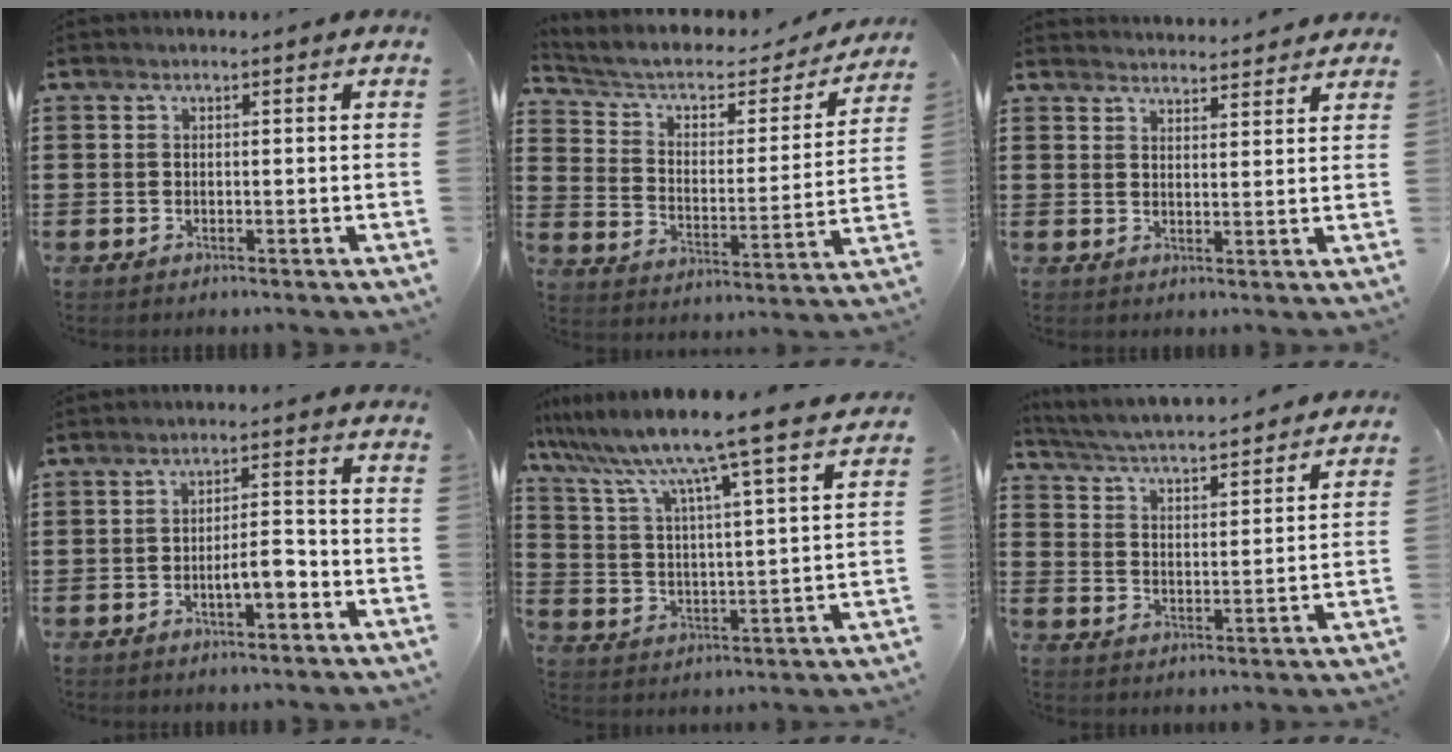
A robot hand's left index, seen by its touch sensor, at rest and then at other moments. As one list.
[{"total": 4.8, "force": [3.1, 2.6, 2.5], "torque": [-0.067, -0.016, 0.044]}, {"total": 3.0, "force": [3.0, 0.0, -0.2], "torque": [-0.006, -0.013, 0.057]}, {"total": 4.7, "force": [-2.0, 1.4, 4.1], "torque": [-0.070, 0.011, -0.038]}, {"total": 9.1, "force": [8.0, -1.4, 4.2], "torque": [-0.113, -0.062, 0.125]}, {"total": 4.1, "force": [3.9, -0.5, 1.0], "torque": [-0.040, -0.036, 0.061]}]